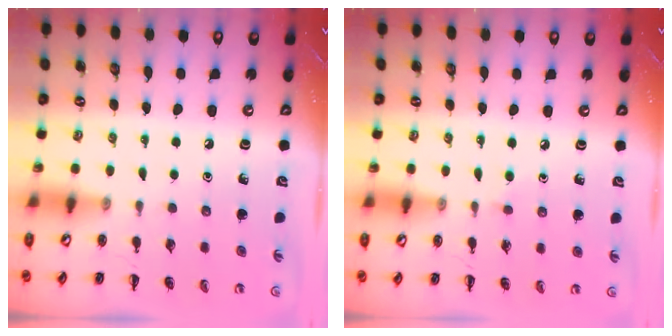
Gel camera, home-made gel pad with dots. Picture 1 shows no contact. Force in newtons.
{"total": 1.6, "press": 1.4, "slide": 0.8}